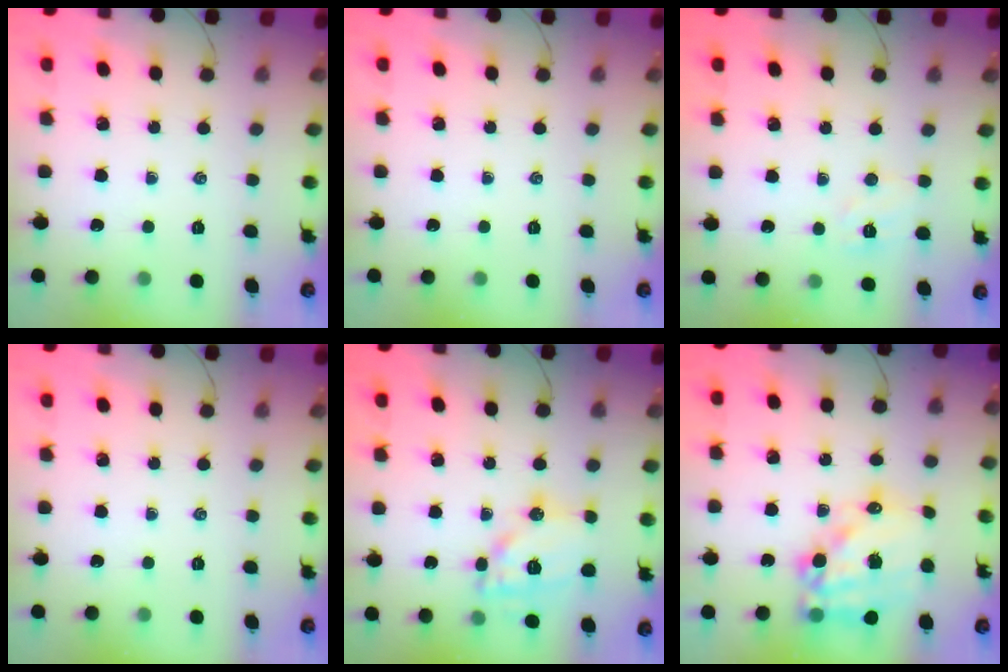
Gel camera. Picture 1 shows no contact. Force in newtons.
{"total": 0.0}
{"total": 5.6, "press": 5.5, "slide": 1.1}
{"total": 0.0}
{"total": 14.4, "press": 14.4, "slide": 1.1}
{"total": 17.7, "press": 17.2, "slide": 4.0}